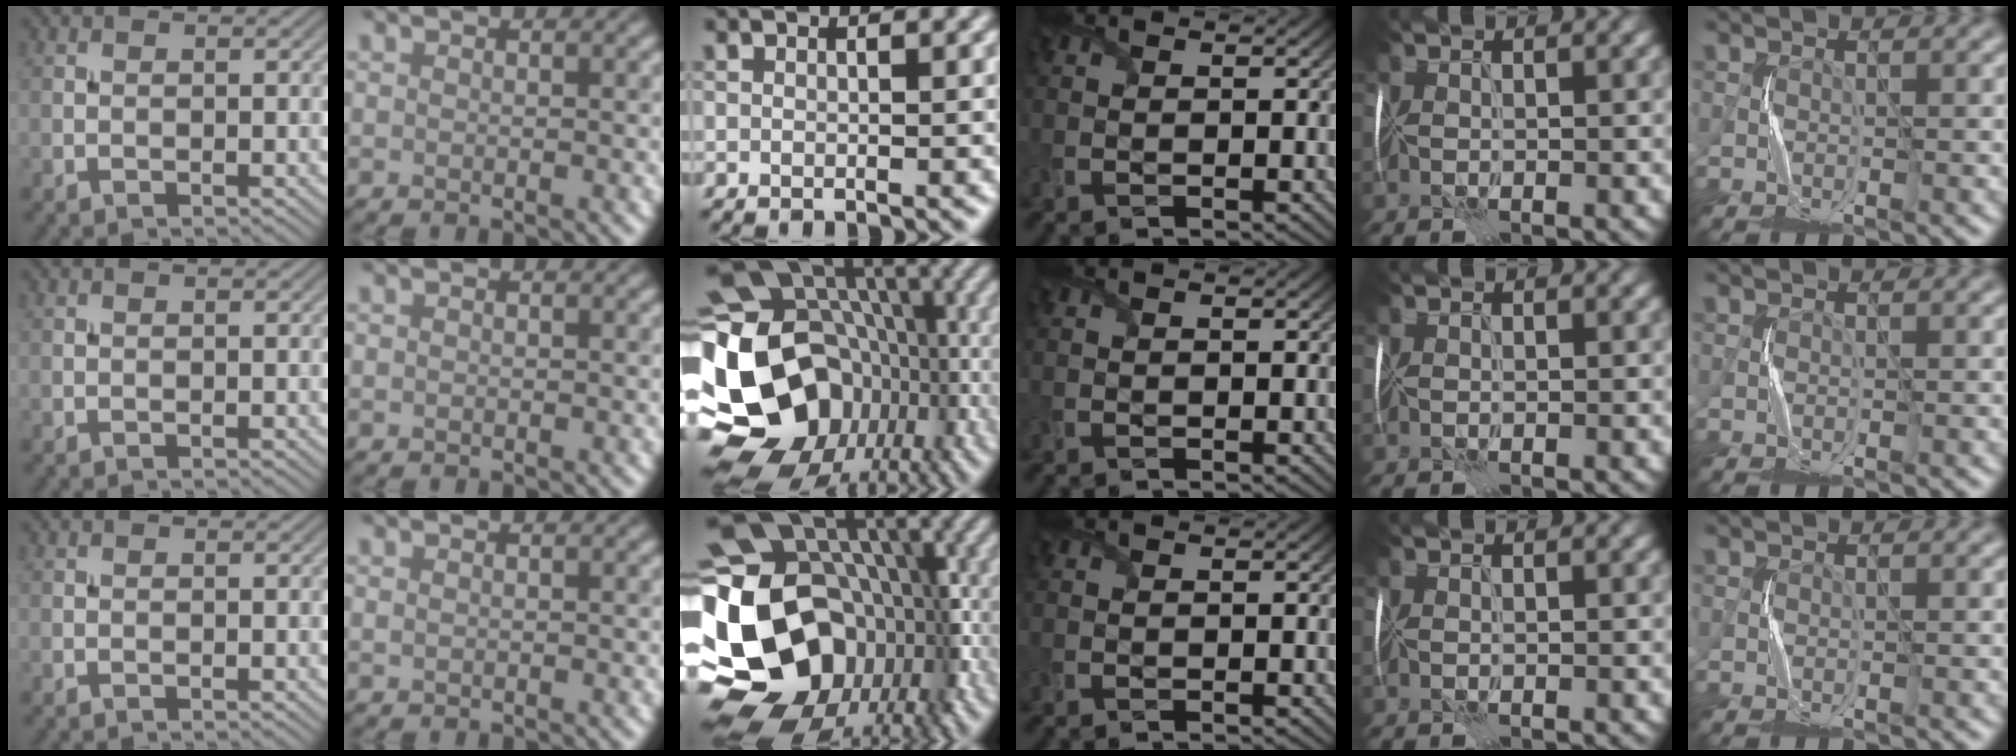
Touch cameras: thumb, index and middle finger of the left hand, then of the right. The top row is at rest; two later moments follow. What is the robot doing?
{"motion": "fold", "object": "shipping label"}